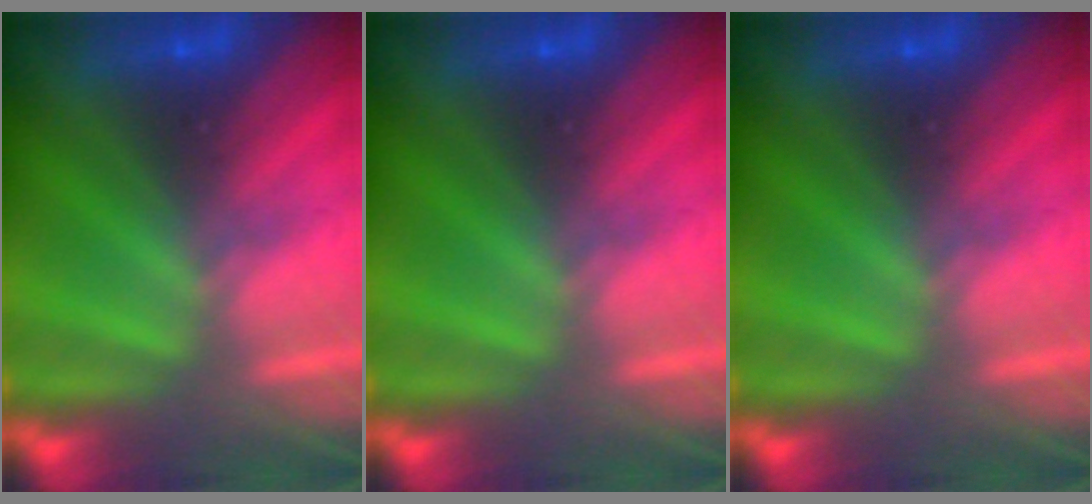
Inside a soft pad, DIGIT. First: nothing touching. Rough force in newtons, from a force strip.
{"total": 0.0}
{"total": 0.0}